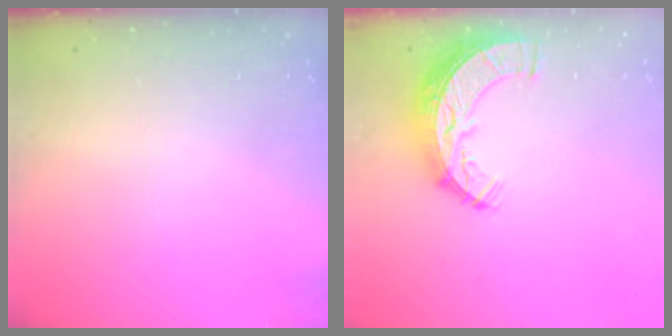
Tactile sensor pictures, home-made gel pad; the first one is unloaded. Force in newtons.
{"total": 9.6, "press": 9.6, "slide": 0.8}